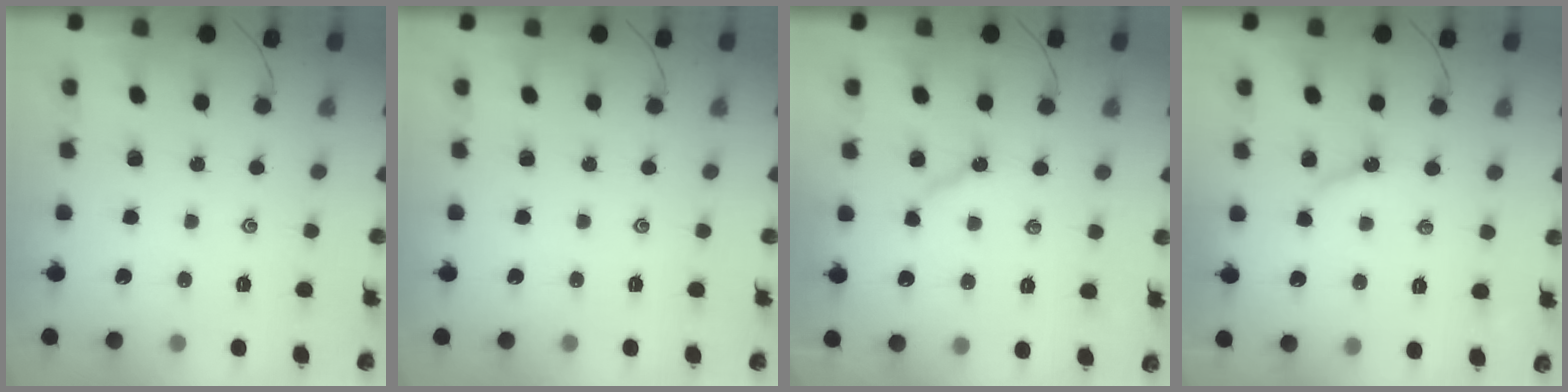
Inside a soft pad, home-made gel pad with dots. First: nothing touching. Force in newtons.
{"total": 0.0}
{"total": 5.3, "press": 5.2, "slide": 0.7}
{"total": 4.1, "press": 4.1, "slide": 0.4}